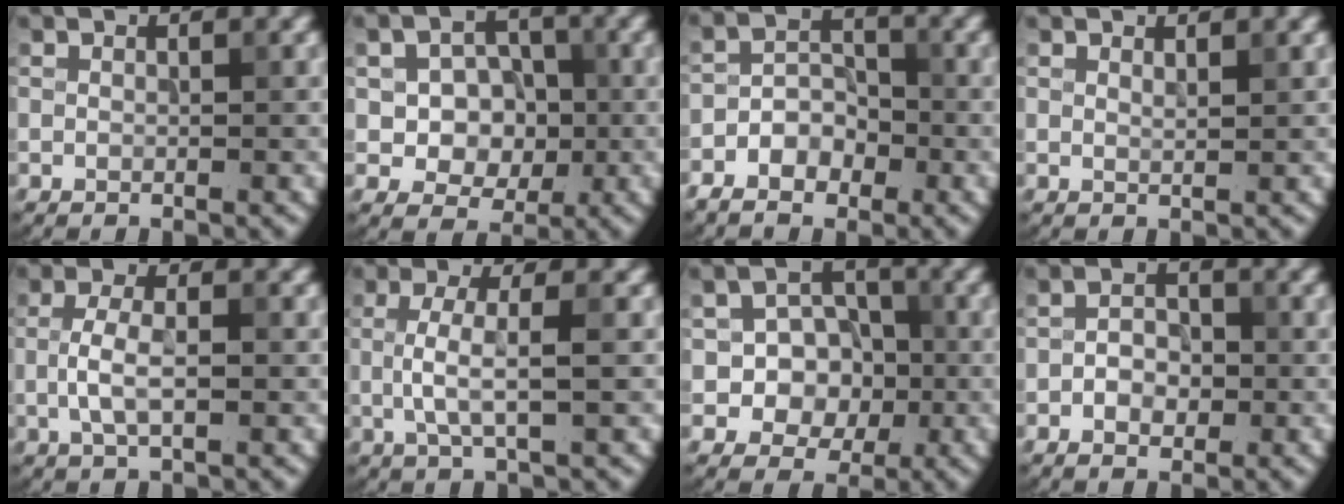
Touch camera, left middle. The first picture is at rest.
{"total": 5.9, "force": [-0.4, 4.8, 3.5], "torque": [-0.040, -0.001, -0.017]}
{"total": 3.9, "force": [-2.4, 2.6, 1.8], "torque": [-0.027, 0.004, -0.047]}
{"total": 0.7, "force": [0.6, 0.1, 0.3], "torque": [-0.003, -0.001, 0.011]}
{"total": 3.3, "force": [-0.5, 1.3, 3.0], "torque": [-0.065, 0.001, -0.011]}
{"total": 3.7, "force": [-0.1, 0.9, 3.6], "torque": [-0.072, -0.001, -0.002]}
{"total": 6.1, "force": [-1.0, 5.2, 2.9], "torque": [-0.017, 0.007, -0.035]}
{"total": 2.7, "force": [-0.8, 1.8, 1.8], "torque": [-0.028, 0.004, -0.017]}